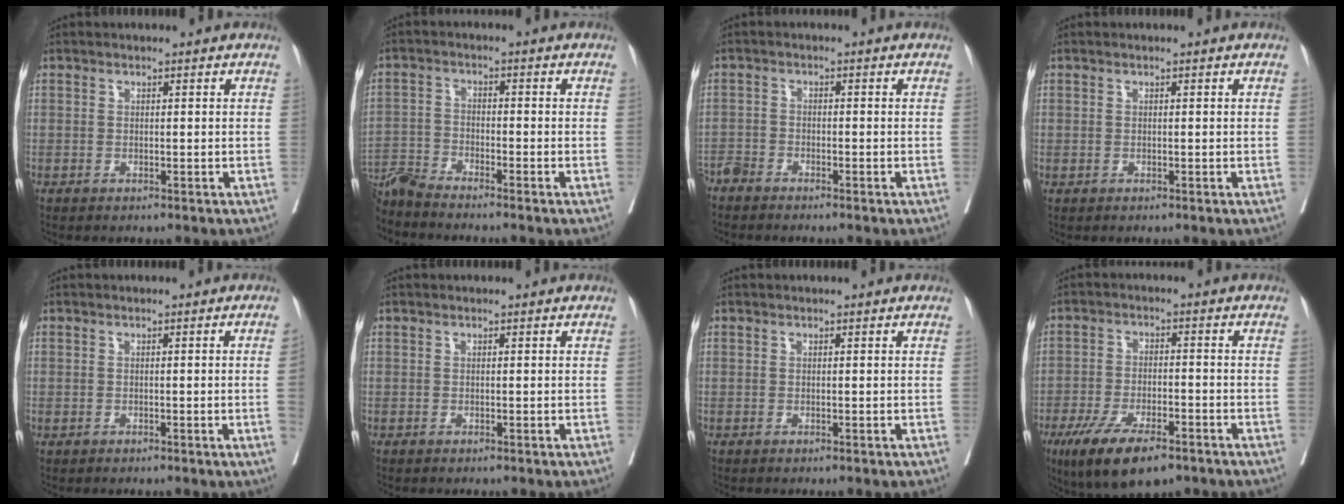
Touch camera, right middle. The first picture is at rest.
{"total": 6.0, "force": [-5.7, -1.3, 1.1], "torque": [-0.018, -0.011, -0.111]}
{"total": 2.3, "force": [-2.3, 0.2, 0.3], "torque": [-0.001, -0.006, -0.047]}
{"total": 0.0}
{"total": 1.4, "force": [-0.1, -0.4, 1.3], "torque": [-0.019, 0.002, -0.001]}
{"total": 0.0}
{"total": 0.0}
{"total": 11.1, "force": [-7.2, 3.3, 7.7], "torque": [-0.137, -0.018, -0.121]}